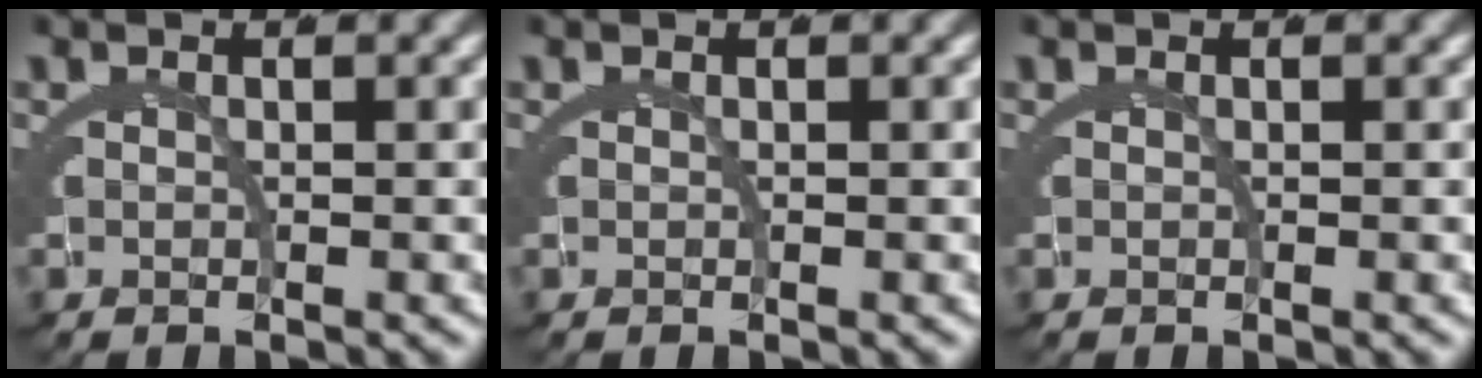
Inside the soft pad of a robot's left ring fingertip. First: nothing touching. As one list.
[{"total": 0.0}, {"total": 0.0}]